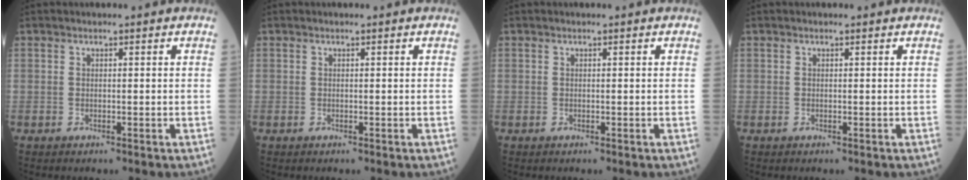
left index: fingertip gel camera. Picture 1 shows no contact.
{"total": 0.0}
{"total": 0.0}
{"total": 0.0}